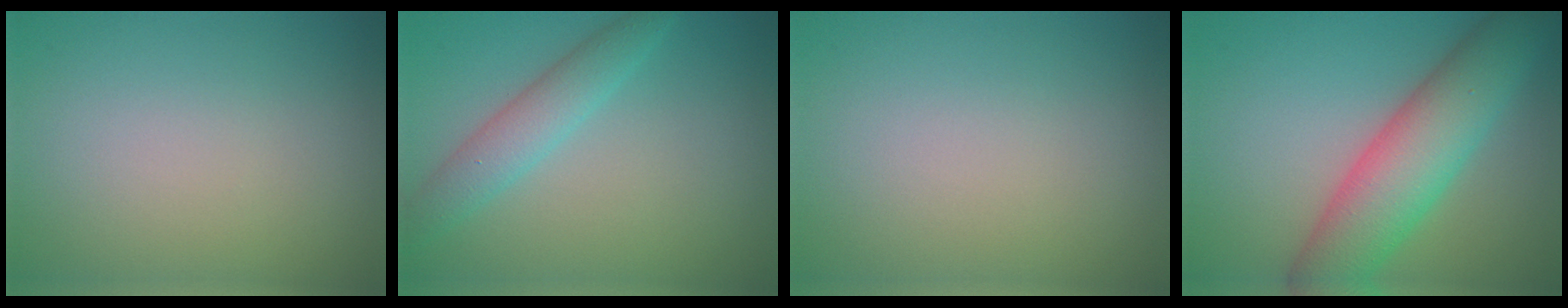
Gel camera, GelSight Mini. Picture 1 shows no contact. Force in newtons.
{"total": 3.1, "press": 3.1, "slide": 0.2}
{"total": 0.0}
{"total": 8.1, "press": 8.1, "slide": 0.3}